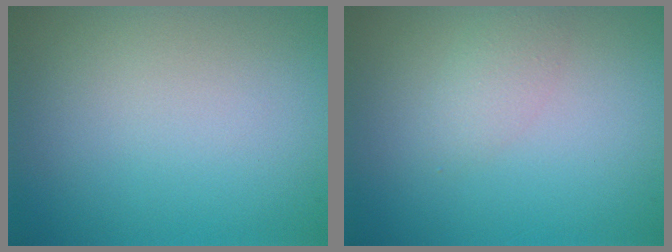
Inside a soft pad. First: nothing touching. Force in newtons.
{"total": 1.5, "press": 1.5, "slide": 0.1}